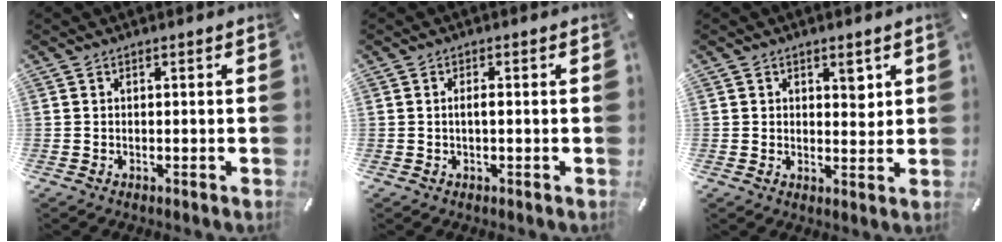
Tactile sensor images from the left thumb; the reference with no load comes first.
{"total": 1.6, "force": [0.0, 0.6, 1.4], "torque": [-0.027, 0.002, -0.002]}
{"total": 3.5, "force": [1.8, 2.3, 2.0], "torque": [-0.010, -0.010, 0.026]}